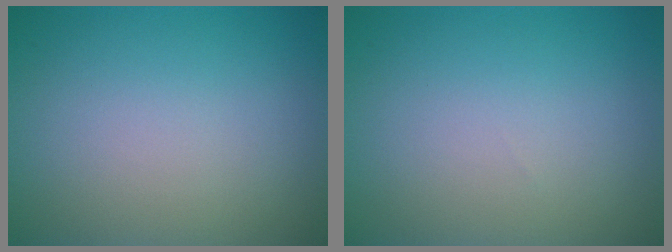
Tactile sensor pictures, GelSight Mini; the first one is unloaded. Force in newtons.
{"total": 0.0}